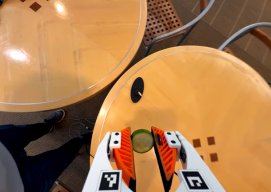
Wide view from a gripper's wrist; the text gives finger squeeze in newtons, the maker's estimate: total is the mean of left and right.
{"total": 9.8, "left": 10.0, "right": 9.6}